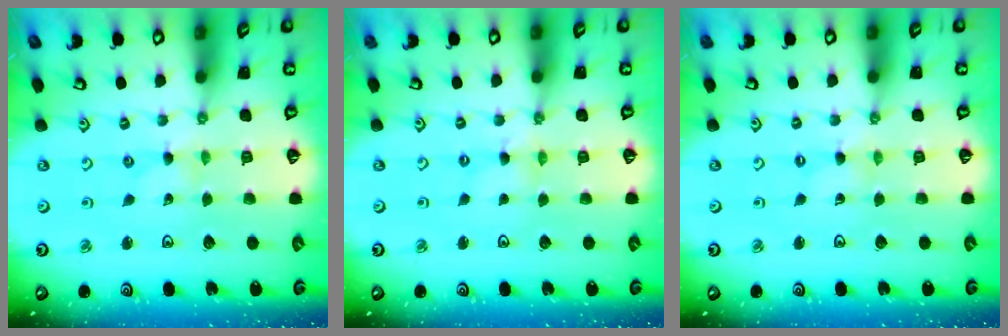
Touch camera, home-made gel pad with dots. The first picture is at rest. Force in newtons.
{"total": 0.0}
{"total": 0.0}